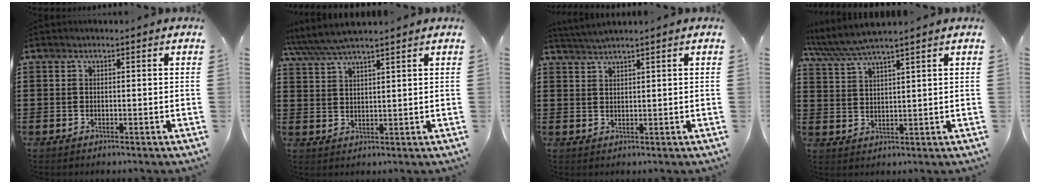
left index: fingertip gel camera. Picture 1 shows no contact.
{"total": 4.6, "force": [4.1, 0.5, 2.1], "torque": [-0.053, -0.011, 0.072]}
{"total": 1.7, "force": [1.6, -0.4, 0.5], "torque": [-0.013, 0.002, 0.032]}
{"total": 4.6, "force": [4.2, 0.0, 2.0], "torque": [-0.053, -0.014, 0.073]}